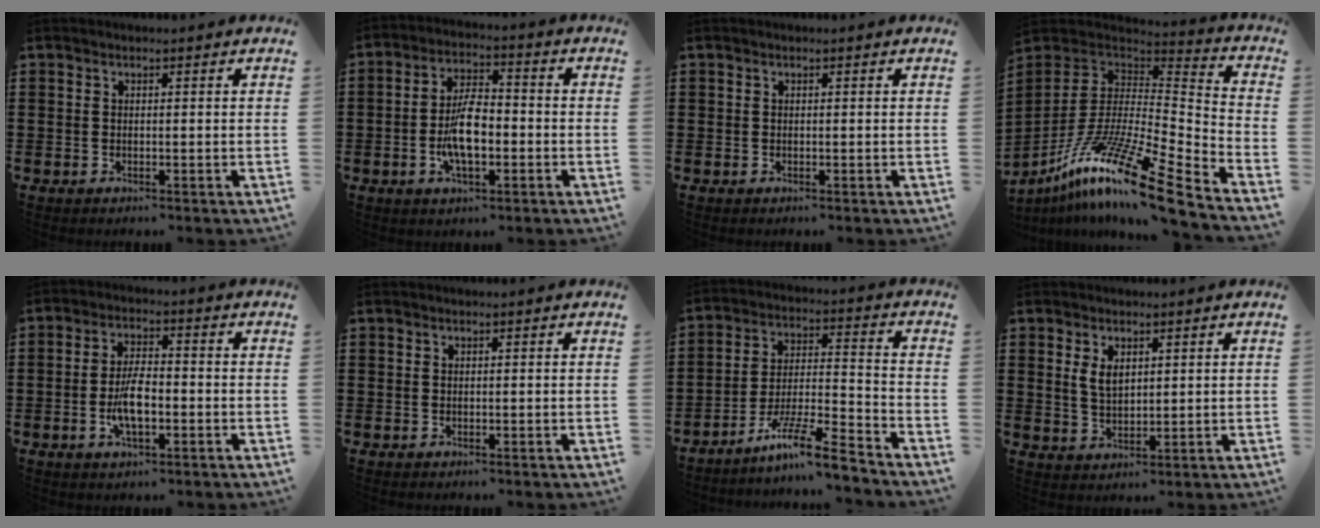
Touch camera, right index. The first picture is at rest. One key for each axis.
{"total": 8.2, "fx": -1.8, "fy": 3.5, "fz": 7.2, "tx": -0.156, "ty": 0.000, "tz": -0.040}
{"total": 0.0}
{"total": 17.2, "fx": -11.1, "fy": 2.5, "fz": 12.9, "tx": -0.244, "ty": 0.024, "tz": -0.202}
{"total": 6.3, "fx": -1.5, "fy": 2.5, "fz": 5.6, "tx": -0.123, "ty": -0.002, "tz": -0.034}
{"total": 0.0}
{"total": 10.4, "fx": -8.6, "fy": 0.4, "fz": 5.9, "tx": -0.105, "ty": 0.012, "tz": -0.166}
{"total": 3.4, "fx": 1.4, "fy": 2.0, "fz": 2.4, "tx": -0.043, "ty": 0.002, "tz": 0.023}